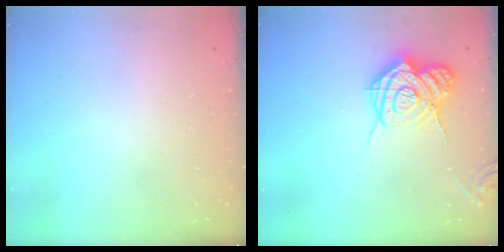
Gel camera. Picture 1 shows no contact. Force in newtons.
{"total": 16.0, "press": 15.9, "slide": 1.5}